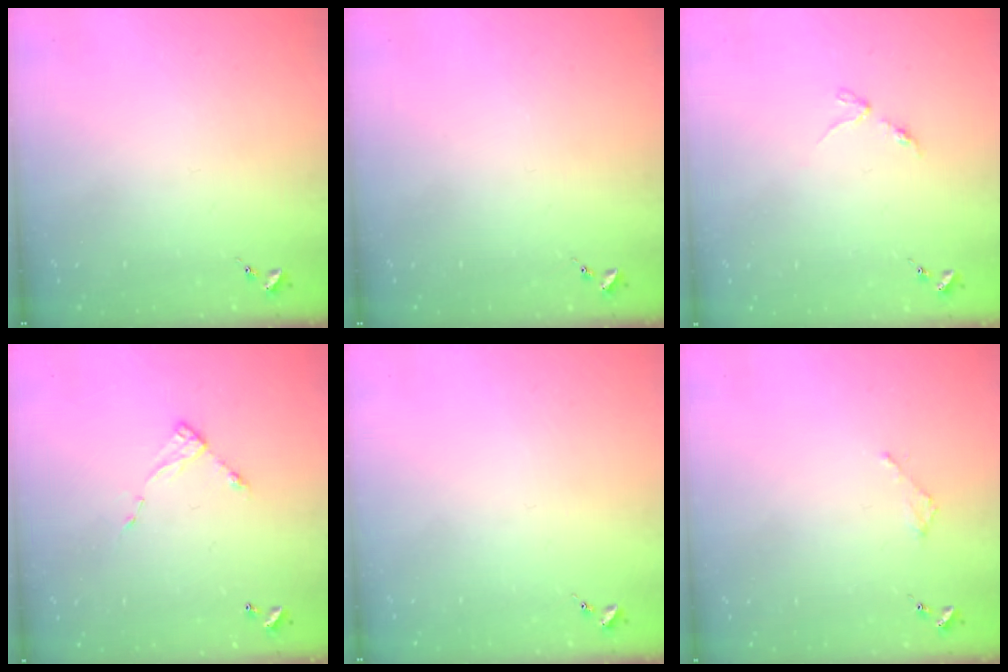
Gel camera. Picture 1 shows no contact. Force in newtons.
{"total": 0.0}
{"total": 2.9, "press": 2.8, "slide": 0.4}
{"total": 6.0, "press": 6.0, "slide": 0.4}
{"total": 0.0}
{"total": 1.8, "press": 1.8, "slide": 0.2}